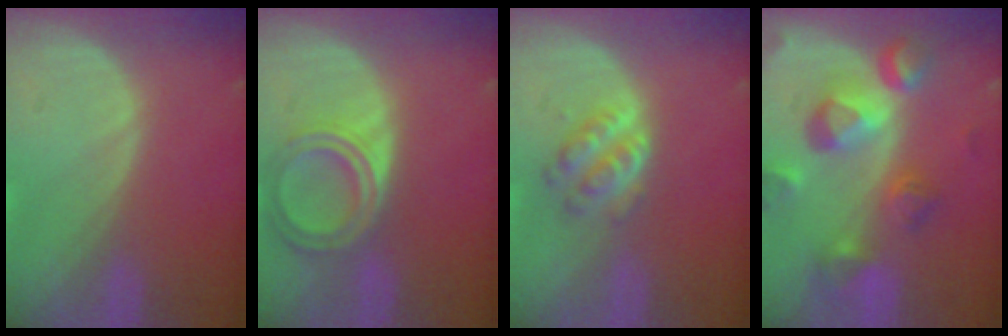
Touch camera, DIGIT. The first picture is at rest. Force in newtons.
{"total": 6.5, "press": 5.8, "slide": 2.9}
{"total": 4.3, "press": 4.1, "slide": 1.2}
{"total": 10.5, "press": 9.4, "slide": 4.8}